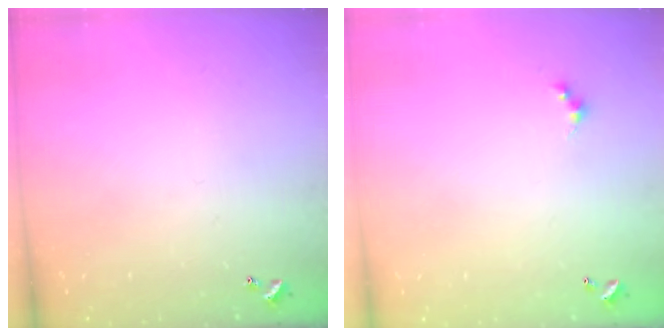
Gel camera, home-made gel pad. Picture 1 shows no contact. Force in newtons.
{"total": 1.5, "press": 1.4, "slide": 0.3}